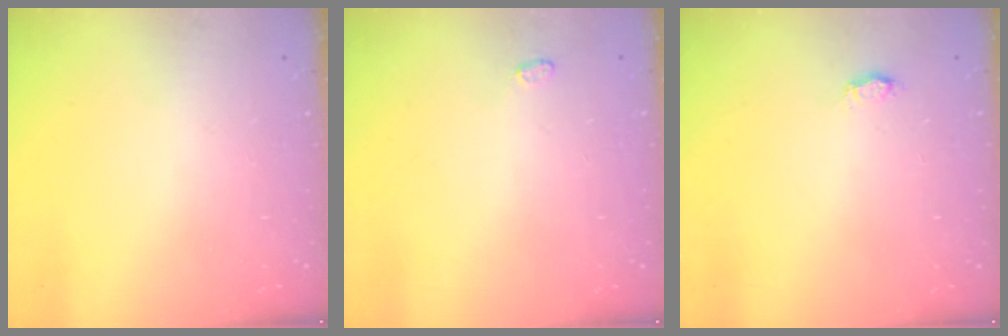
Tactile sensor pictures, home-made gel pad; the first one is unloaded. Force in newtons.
{"total": 2.8, "press": 2.8, "slide": 0.4}
{"total": 3.1, "press": 3.1, "slide": 0.3}